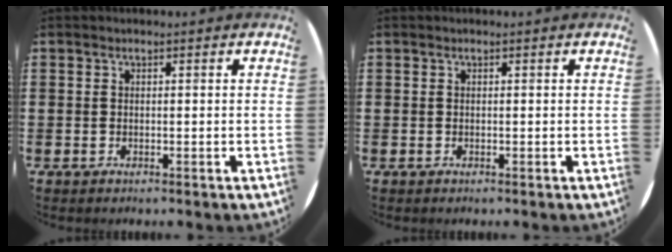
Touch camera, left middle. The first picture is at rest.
{"total": 0.0}